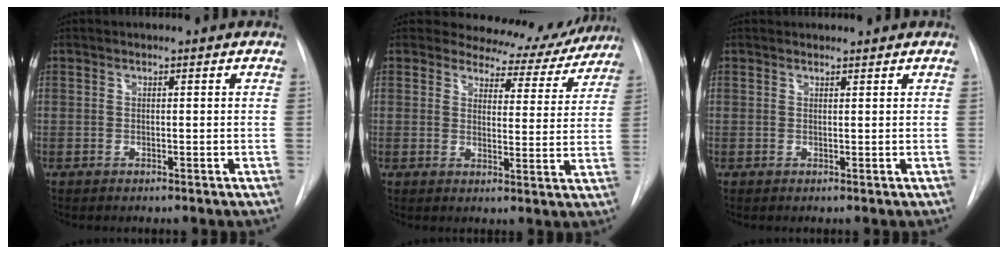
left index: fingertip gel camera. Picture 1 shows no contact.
{"total": 10.8, "force": [10.0, 3.9, 0.7], "torque": [0.015, -0.028, 0.098]}
{"total": 1.6, "force": [1.6, 0.4, 0.0], "torque": [-0.004, 0.012, 0.023]}